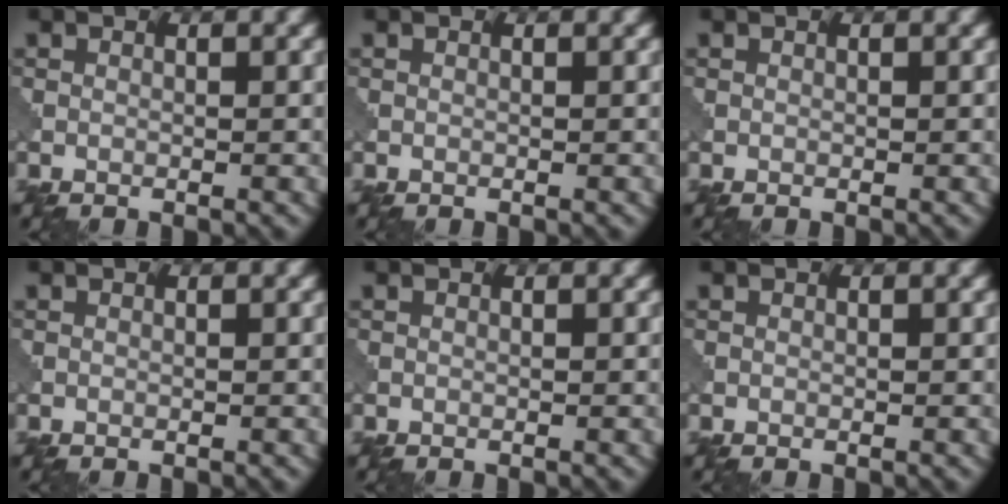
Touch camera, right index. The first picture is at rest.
{"total": 0.0}
{"total": 0.0}
{"total": 0.0}
{"total": 0.0}
{"total": 0.0}